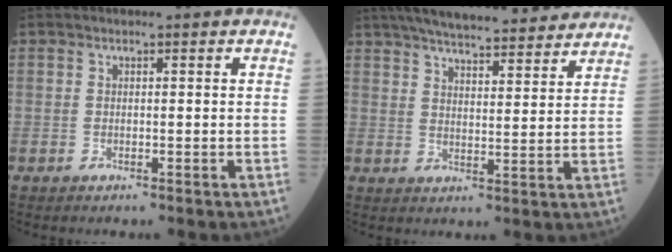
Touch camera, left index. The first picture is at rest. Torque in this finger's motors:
{"motor_torque": [1.02, -1.02, 0.14, 0.09]}